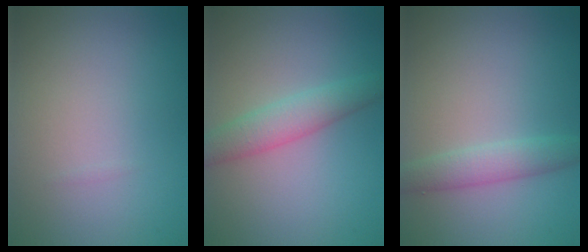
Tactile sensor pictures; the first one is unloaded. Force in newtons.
{"total": 3.2, "press": 3.2, "slide": 0.1}
{"total": 2.4, "press": 2.4, "slide": 0.1}